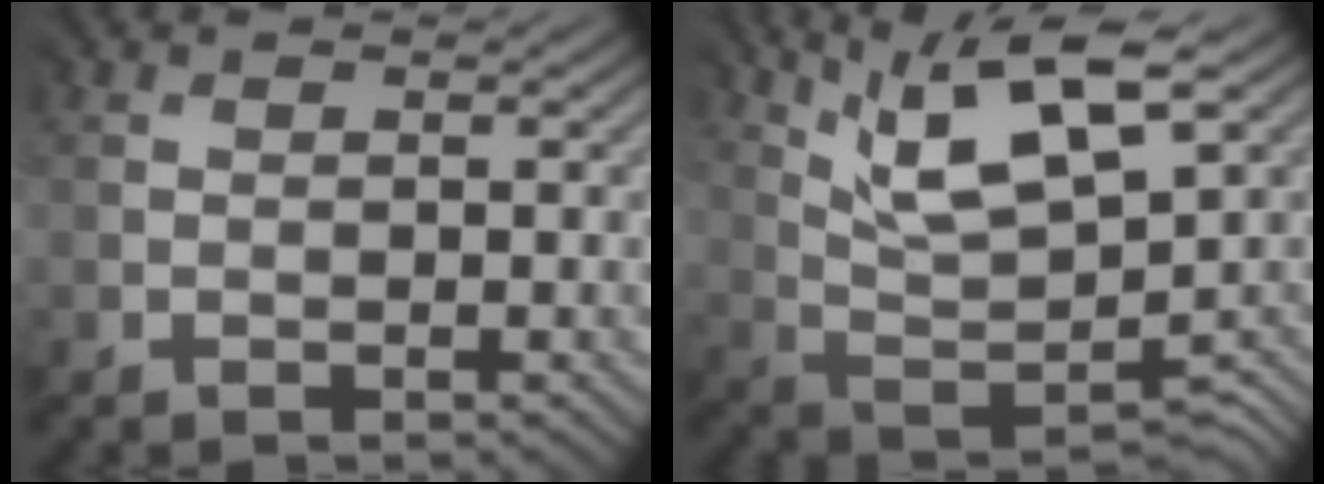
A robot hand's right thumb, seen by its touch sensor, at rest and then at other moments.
{"total": 11.3, "force": [7.2, 3.5, 8.1], "torque": [-0.142, 0.006, 0.126]}